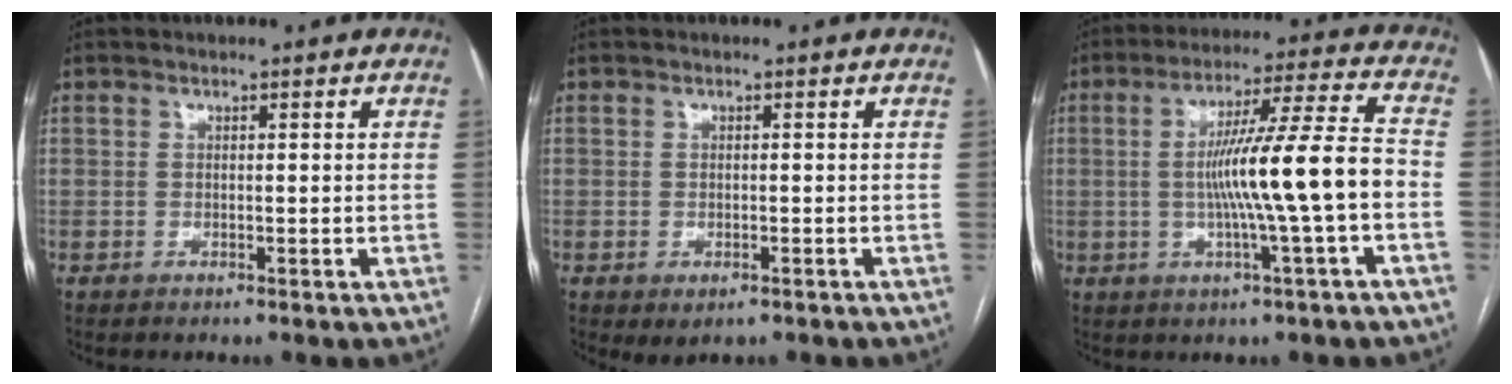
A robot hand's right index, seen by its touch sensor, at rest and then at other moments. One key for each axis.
{"total": 2.1, "fx": -1.1, "fy": 1.1, "fz": 1.5, "tx": -0.021, "ty": -0.003, "tz": -0.005}
{"total": 13.2, "fx": -1.9, "fy": -1.0, "fz": 13.0, "tx": -0.218, "ty": 0.012, "tz": -0.034}